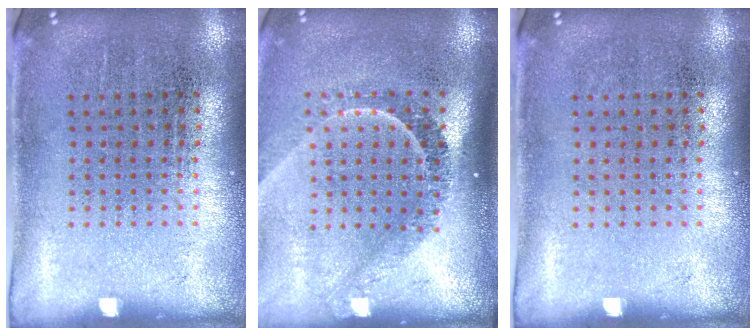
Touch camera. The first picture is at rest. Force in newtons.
{"total": 2.2, "press": 1.6, "slide": 1.5}
{"total": 0.0}